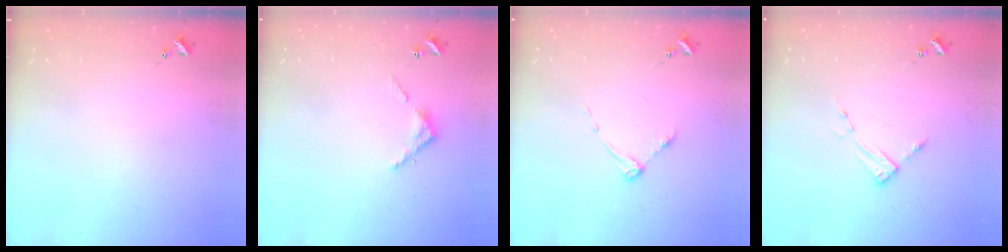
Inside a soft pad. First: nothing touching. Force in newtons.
{"total": 3.9, "press": 3.9, "slide": 0.3}
{"total": 4.3, "press": 4.3, "slide": 0.6}
{"total": 4.4, "press": 4.3, "slide": 0.5}